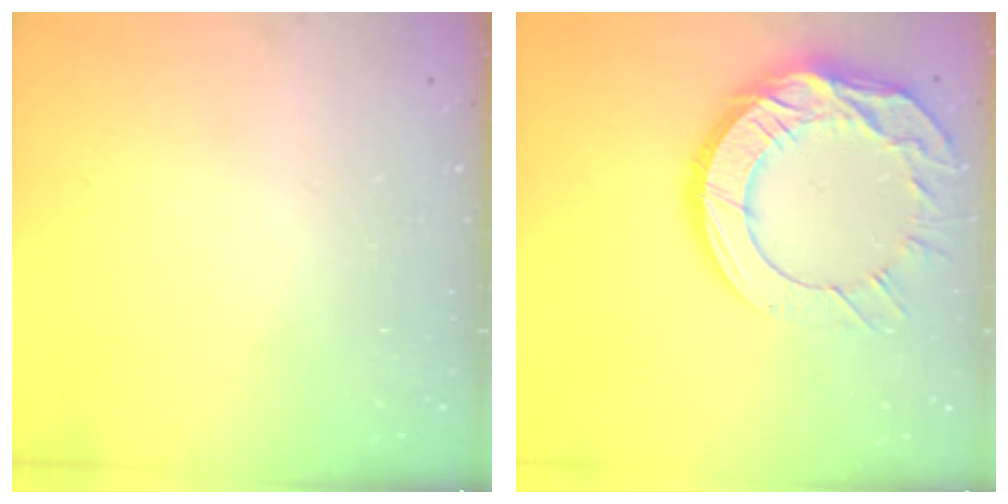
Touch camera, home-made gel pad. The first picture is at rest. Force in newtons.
{"total": 17.2, "press": 17.1, "slide": 1.4}